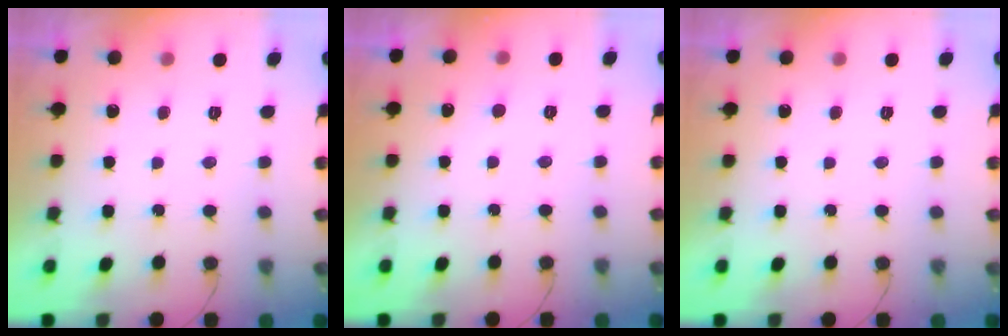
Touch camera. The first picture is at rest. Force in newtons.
{"total": 2.9, "press": 2.9, "slide": 0.3}
{"total": 0.0}